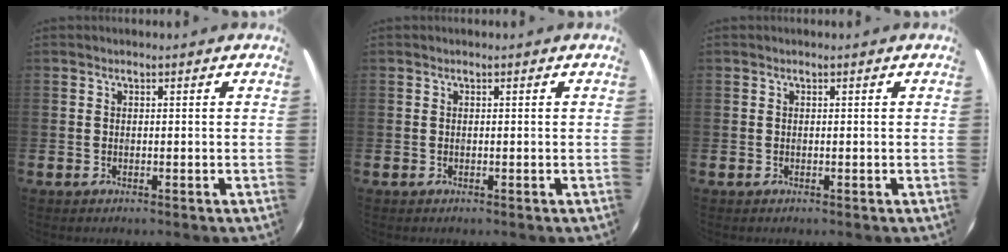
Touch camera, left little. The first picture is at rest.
{"total": 0.0}
{"total": 0.0}